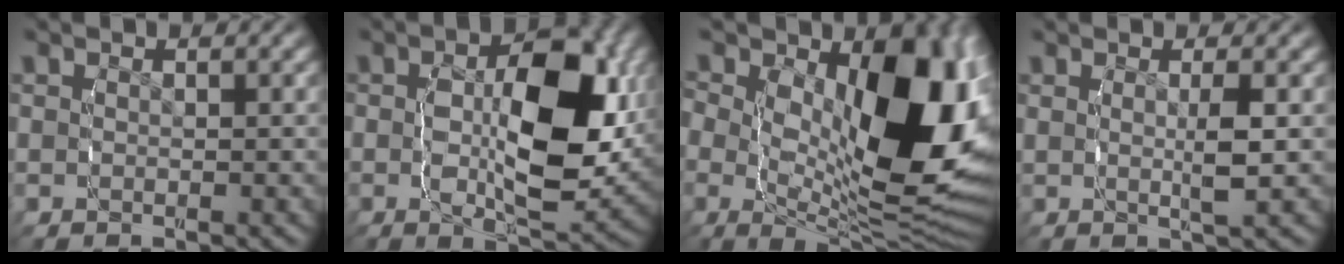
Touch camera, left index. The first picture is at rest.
{"total": 9.3, "force": [0.2, 4.1, 8.3], "torque": [-0.137, -0.007, 0.002]}
{"total": 14.2, "force": [0.5, 7.6, 12.0], "torque": [-0.183, -0.035, 0.021]}
{"total": 2.2, "force": [0.5, 0.1, 2.1], "torque": [-0.032, 0.002, 0.007]}